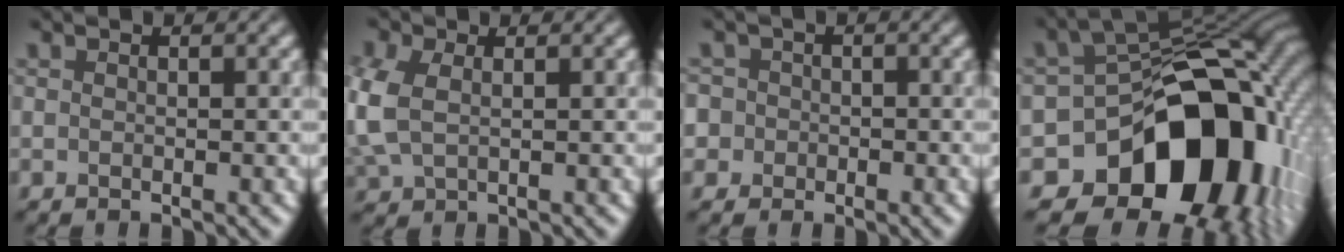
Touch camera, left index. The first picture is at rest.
{"total": 4.1, "force": [0.3, 2.8, 2.9], "torque": [-0.087, -0.004, 0.010]}
{"total": 3.6, "force": [-0.4, 3.6, 0.7], "torque": [0.006, 0.020, -0.035]}
{"total": 16.4, "force": [-5.8, 11.9, 9.6], "torque": [-0.107, -0.017, -0.100]}